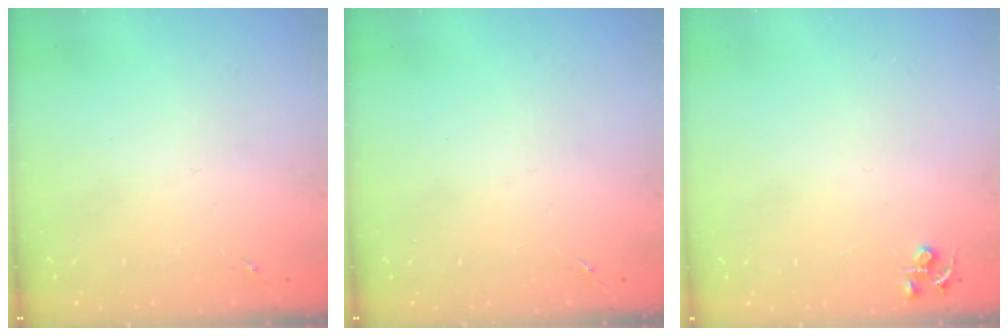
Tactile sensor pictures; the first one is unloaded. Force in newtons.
{"total": 0.0}
{"total": 4.5, "press": 4.4, "slide": 0.5}